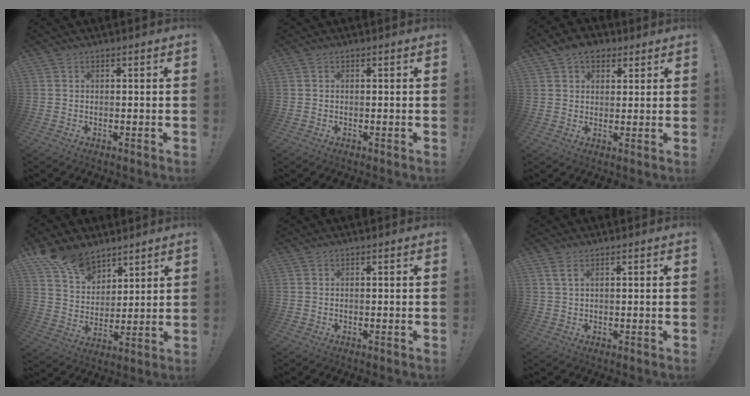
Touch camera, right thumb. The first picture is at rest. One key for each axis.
{"total": 0.0}
{"total": 7.0, "fx": 4.1, "fy": 4.8, "fz": 3.1, "tx": -0.045, "ty": -0.010, "tz": 0.076}
{"total": 13.3, "fx": 9.7, "fy": 7.9, "fz": 4.3, "tx": -0.085, "ty": -0.059, "tz": 0.189}
{"total": 0.0}
{"total": 2.7, "fx": 1.4, "fy": 1.0, "fz": 2.1, "tx": -0.044, "ty": 0.002, "tz": 0.026}